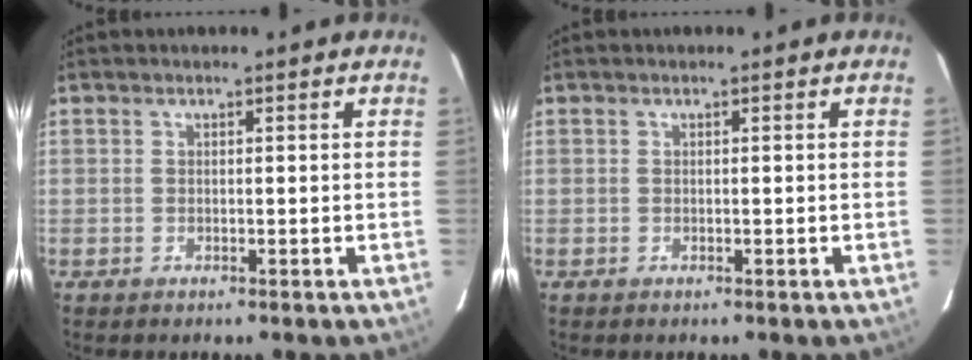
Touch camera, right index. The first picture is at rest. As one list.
[{"total": 0.0}]